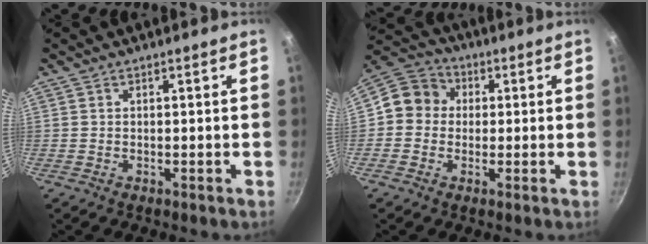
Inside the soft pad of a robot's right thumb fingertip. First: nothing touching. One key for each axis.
{"total": 8.8, "fx": 0.3, "fy": 8.0, "fz": 3.6, "tx": -0.044, "ty": 0.026, "tz": -0.009}